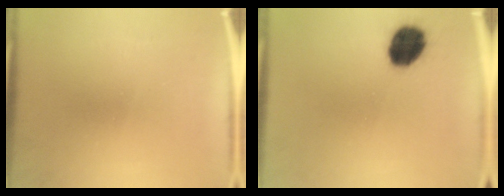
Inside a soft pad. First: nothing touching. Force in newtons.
{"total": 10.0}